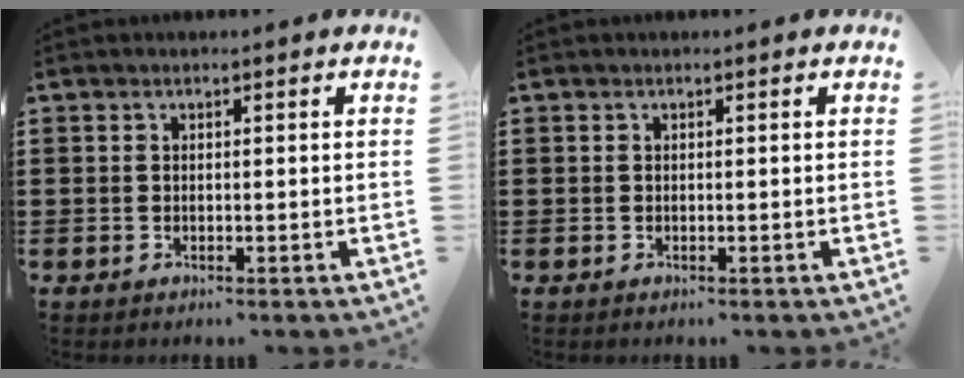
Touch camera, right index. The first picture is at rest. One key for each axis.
{"total": 0.0}